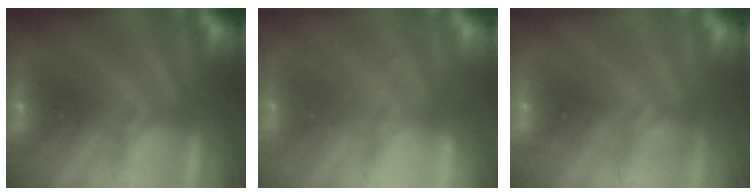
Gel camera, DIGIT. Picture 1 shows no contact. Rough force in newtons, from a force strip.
{"total": 2.3}
{"total": 1.8}